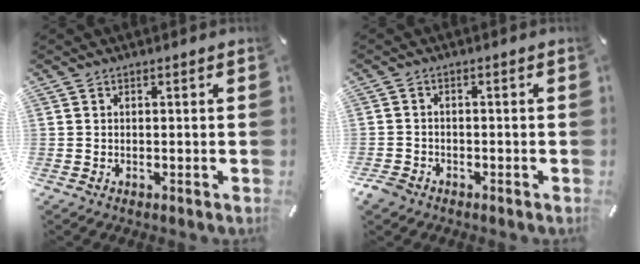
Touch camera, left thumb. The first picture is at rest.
{"total": 2.7, "force": [-1.9, 1.8, 0.7], "torque": [-0.025, 0.007, -0.042]}